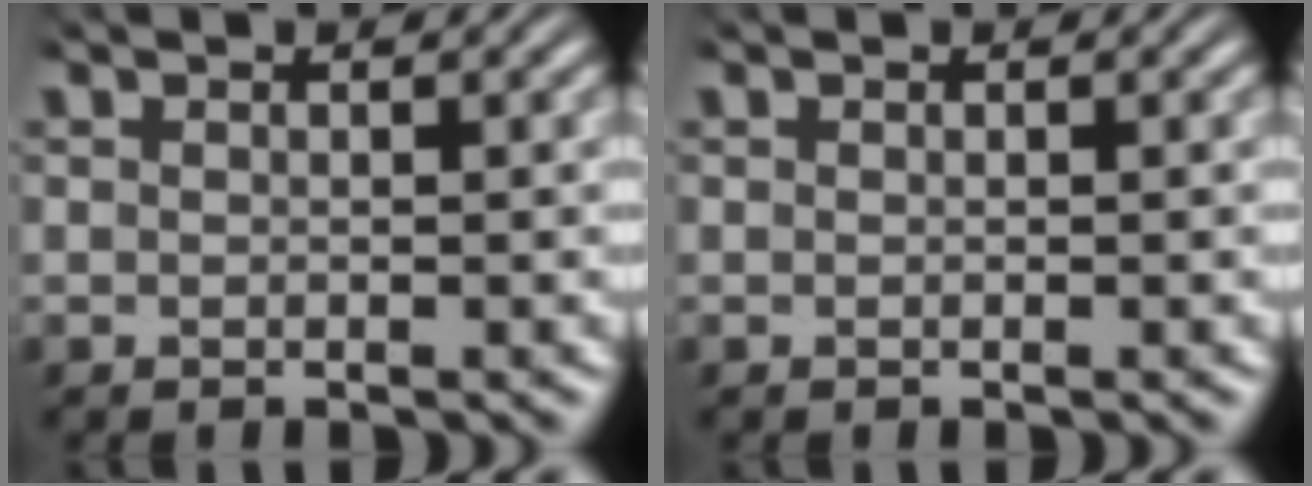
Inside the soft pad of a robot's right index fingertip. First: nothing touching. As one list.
[{"total": 0.0}]